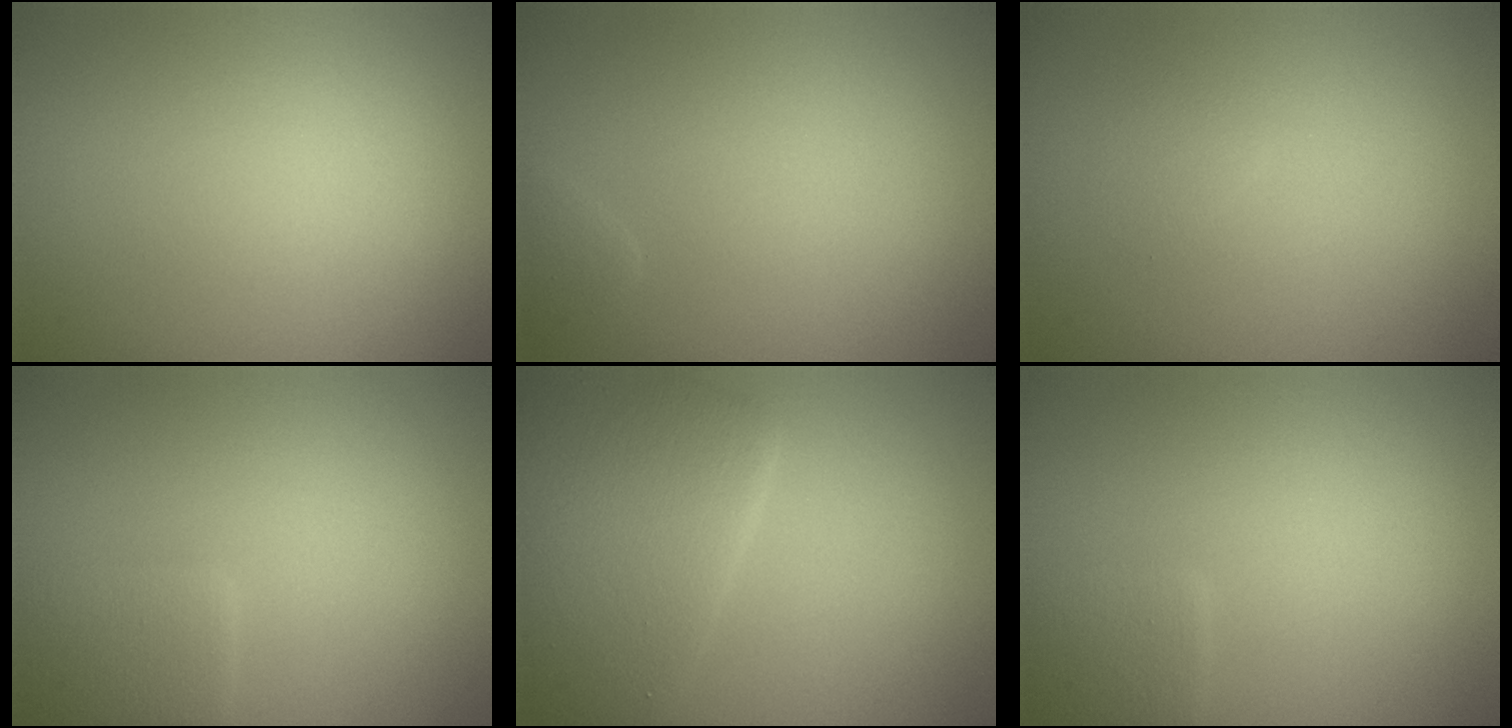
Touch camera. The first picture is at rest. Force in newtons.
{"total": 0.8, "press": 0.8, "slide": 0.1}
{"total": 0.8, "press": 0.8, "slide": 0.1}
{"total": 2.9, "press": 2.9, "slide": 0.2}
{"total": 7.2, "press": 7.2, "slide": 0.3}
{"total": 2.1, "press": 2.1, "slide": 0.1}